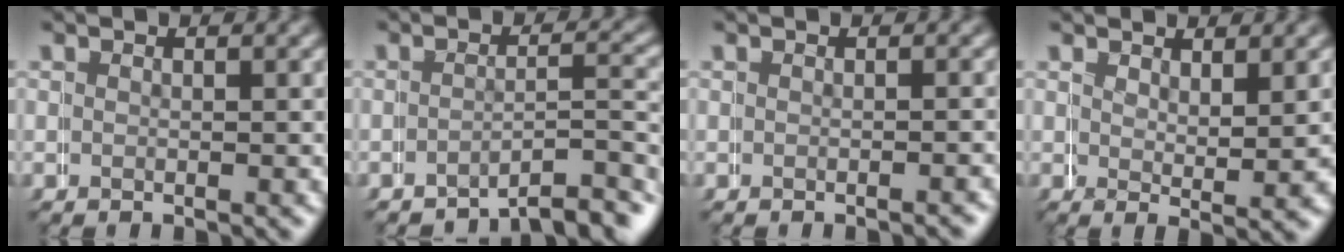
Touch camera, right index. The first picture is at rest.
{"total": 4.9, "force": [-4.5, 0.9, 1.9], "torque": [-0.016, -0.002, -0.069]}
{"total": 0.8, "force": [-0.7, 0.0, 0.3], "torque": [0.002, 0.007, -0.013]}
{"total": 2.1, "force": [1.2, 0.6, 1.7], "torque": [-0.028, -0.015, 0.023]}